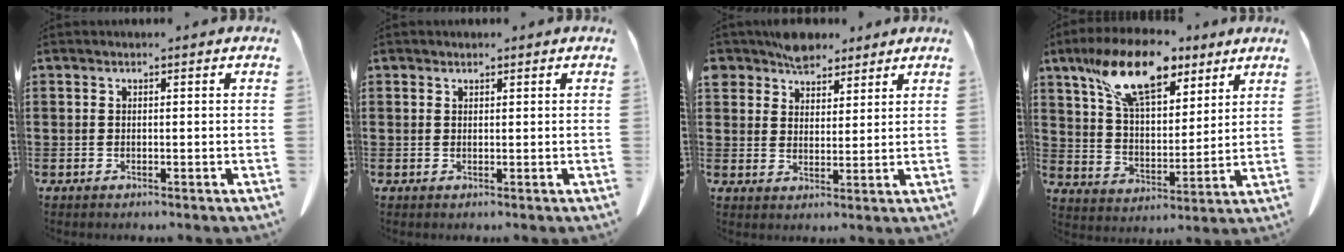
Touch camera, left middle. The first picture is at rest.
{"total": 0.9, "force": [0.8, 0.3, 0.1], "torque": [-0.004, 0.000, 0.017]}
{"total": 5.9, "force": [4.9, 3.0, 1.2], "torque": [-0.045, -0.001, 0.097]}
{"total": 13.9, "force": [8.9, 6.0, 8.8], "torque": [-0.177, -0.013, 0.163]}